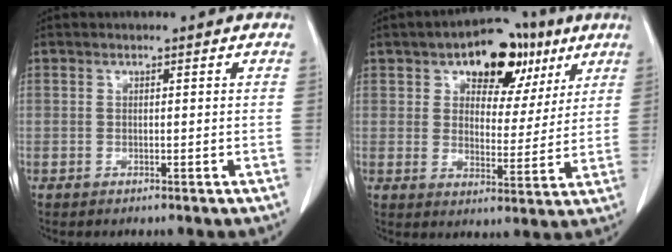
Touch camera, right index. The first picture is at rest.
{"total": 12.6, "force": [6.6, 7.2, 8.0], "torque": [-0.101, 0.024, 0.098]}